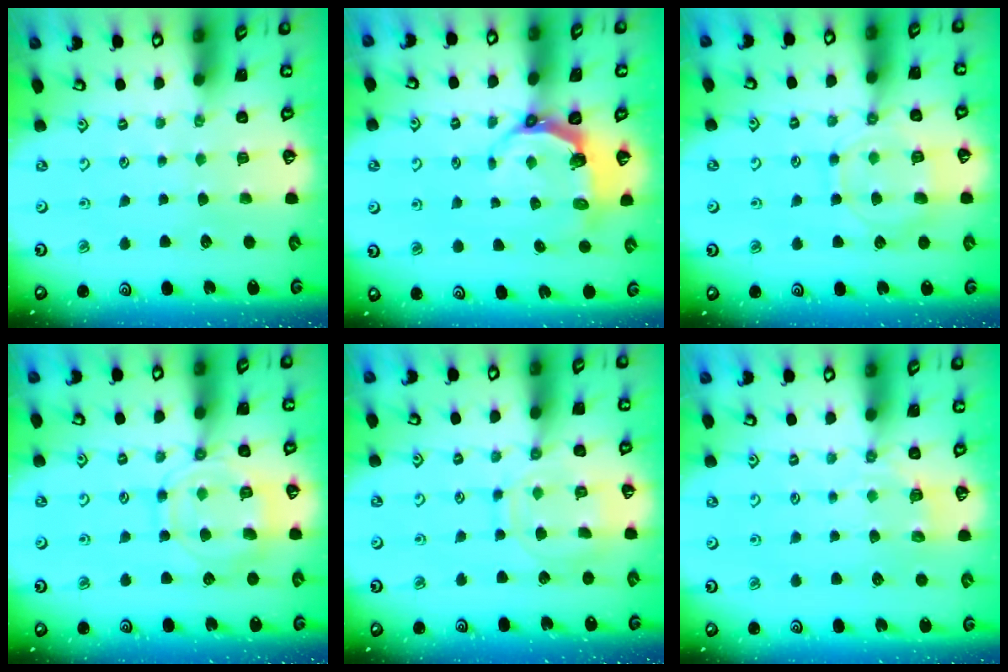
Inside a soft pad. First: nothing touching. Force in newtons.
{"total": 6.0, "press": 4.6, "slide": 3.9}
{"total": 11.2, "press": 11.2, "slide": 1.1}
{"total": 12.3, "press": 12.2, "slide": 1.4}
{"total": 12.3, "press": 12.2, "slide": 0.8}
{"total": 3.9, "press": 3.6, "slide": 1.5}